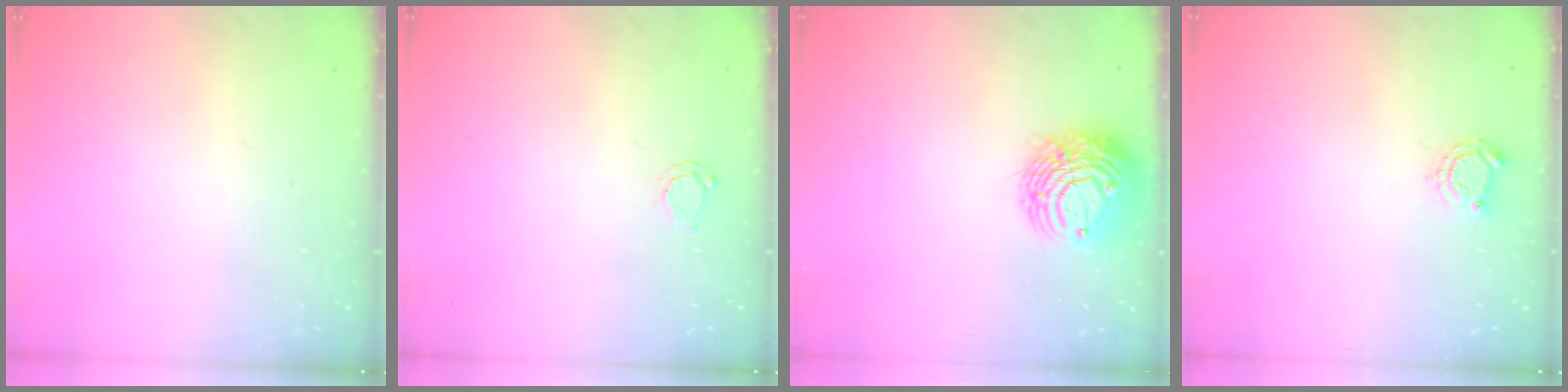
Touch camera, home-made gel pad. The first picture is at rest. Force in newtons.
{"total": 2.8, "press": 2.8, "slide": 0.3}
{"total": 12.1, "press": 12.0, "slide": 1.4}
{"total": 5.3, "press": 5.2, "slide": 0.7}